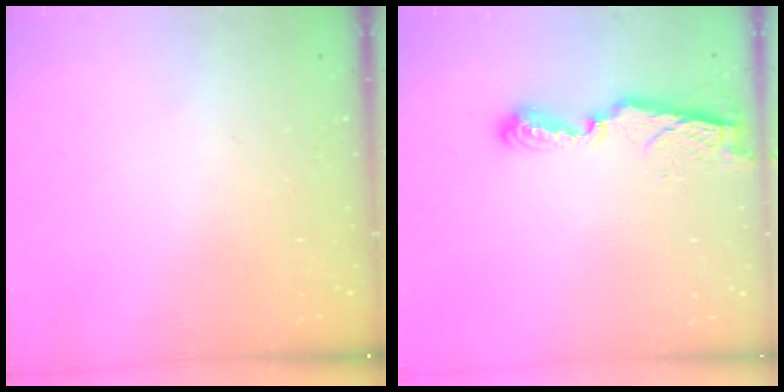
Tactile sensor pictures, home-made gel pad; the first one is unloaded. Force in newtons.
{"total": 7.5, "press": 7.5, "slide": 0.5}